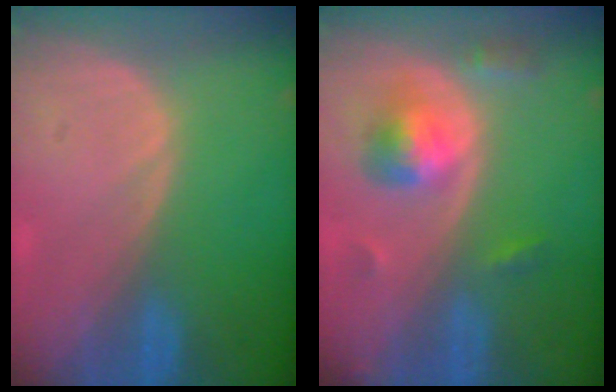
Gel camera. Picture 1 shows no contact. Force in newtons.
{"total": 5.6, "press": 5.2, "slide": 2.0}